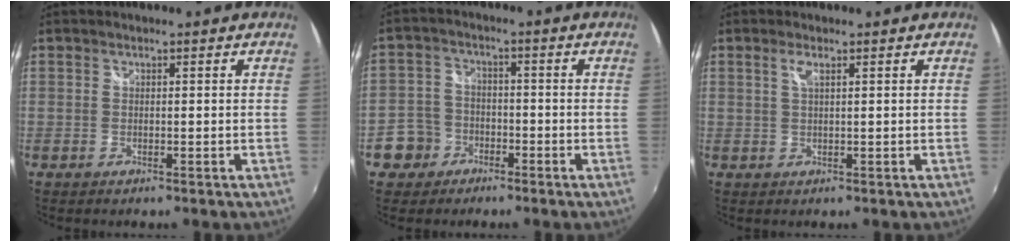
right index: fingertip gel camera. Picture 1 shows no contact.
{"total": 6.4, "force": [-3.3, 5.4, 0.7], "torque": [-0.028, 0.021, -0.063]}
{"total": 1.6, "force": [0.8, 0.2, 1.4], "torque": [-0.028, 0.001, 0.012]}